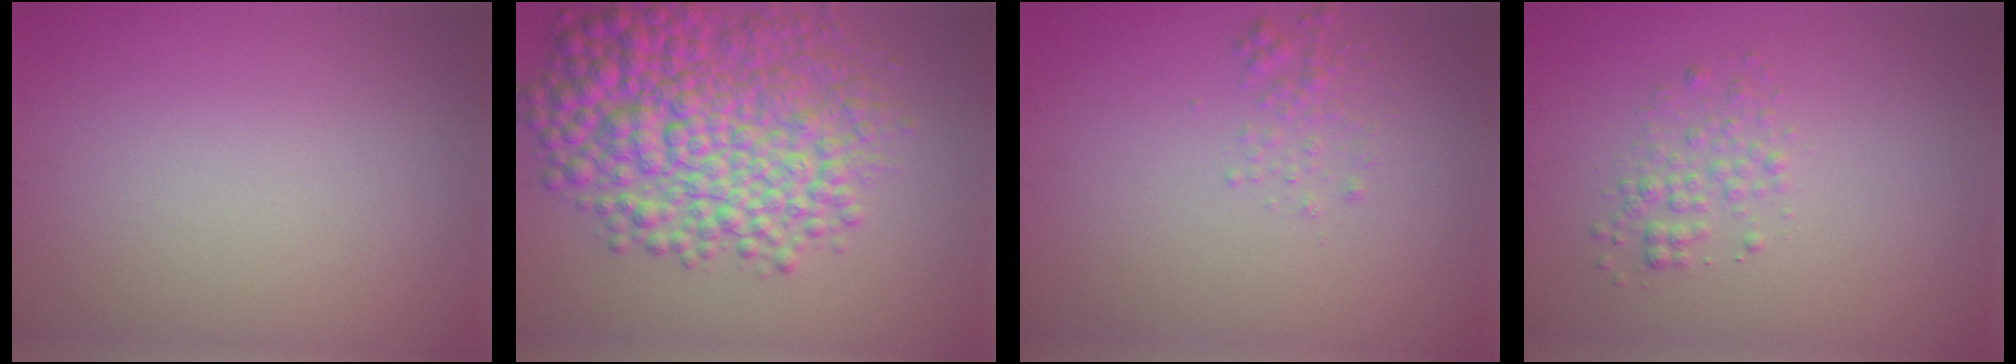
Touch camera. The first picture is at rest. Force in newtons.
{"total": 9.9, "press": 9.9, "slide": 0.1}
{"total": 1.3, "press": 1.3, "slide": 0.1}
{"total": 1.8, "press": 1.8, "slide": 0.1}